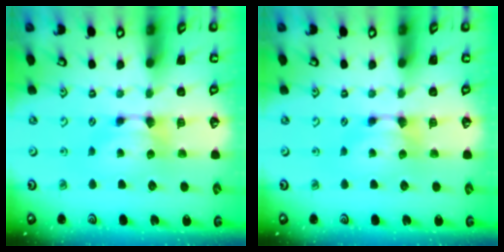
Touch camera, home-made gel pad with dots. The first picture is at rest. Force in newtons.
{"total": 0.0}